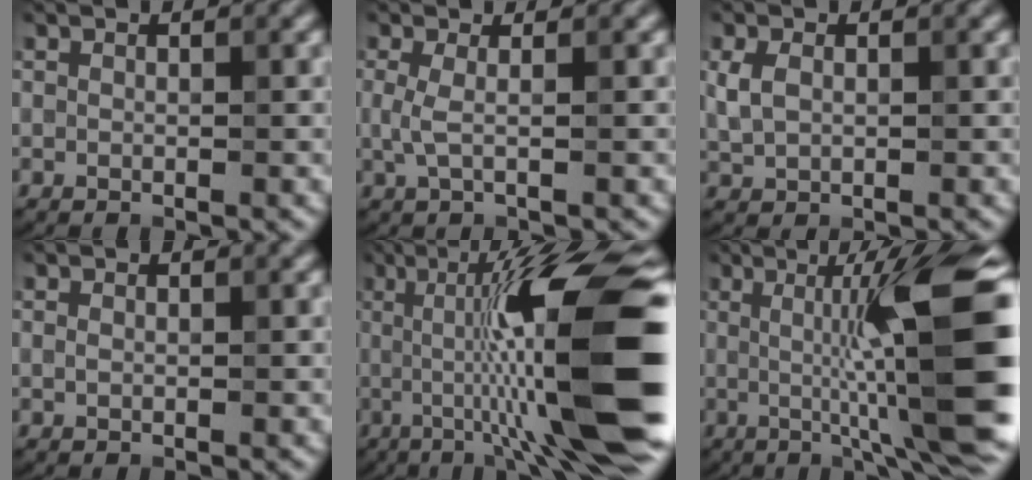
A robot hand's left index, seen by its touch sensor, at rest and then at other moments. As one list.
[{"total": 1.4, "force": [-0.3, 0.4, 1.3], "torque": [-0.034, -0.006, -0.006]}, {"total": 1.9, "force": [0.1, 1.4, 1.2], "torque": [-0.037, -0.002, 0.007]}, {"total": 0.0}, {"total": 15.2, "force": [-0.8, 2.6, 15.0], "torque": [-0.207, 0.016, -0.020]}, {"total": 14.0, "force": [0.0, 2.2, 13.8], "torque": [-0.173, 0.014, -0.001]}]